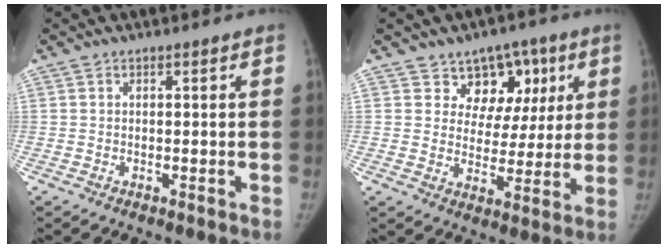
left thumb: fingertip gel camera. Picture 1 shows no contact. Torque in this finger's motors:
{"motor_torque": [0.29, 0.05, 0.04, -0.20, -0.02]}